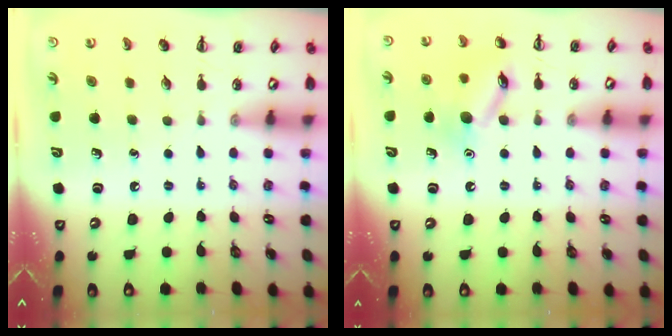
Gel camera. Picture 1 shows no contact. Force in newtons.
{"total": 11.7, "press": 11.7, "slide": 0.6}